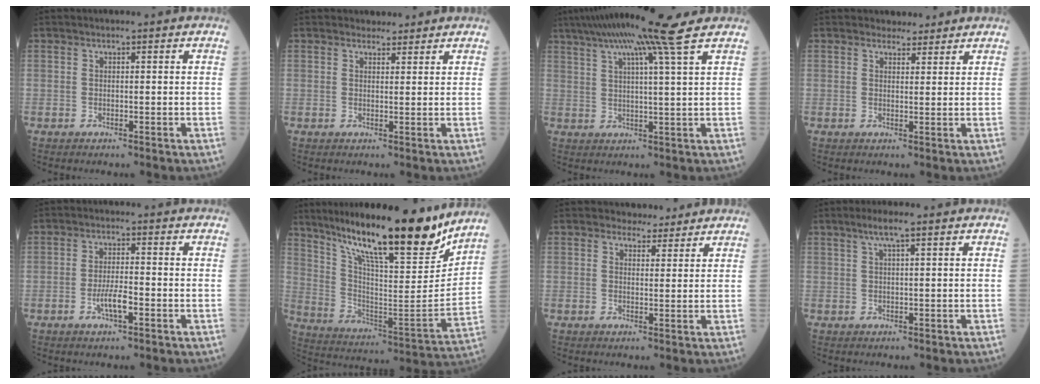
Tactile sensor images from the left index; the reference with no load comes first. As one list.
[{"total": 2.3, "force": [2.1, 1.0, 0.1], "torque": [-0.002, 0.003, 0.030]}, {"total": 12.7, "force": [9.2, -1.6, 8.5], "torque": [-0.143, 0.020, 0.131]}, {"total": 2.8, "force": [2.5, 1.2, 0.2], "torque": [-0.004, 0.003, 0.035]}, {"total": 3.7, "force": [-1.5, 0.7, 3.3], "torque": [-0.068, 0.000, -0.029]}, {"total": 23.4, "force": [19.2, 2.4, 13.2], "torque": [-0.229, -0.040, 0.305]}, {"total": 3.8, "force": [3.4, 1.6, 0.3], "torque": [-0.005, 0.002, 0.043]}, {"total": 3.0, "force": [1.9, 0.0, 2.4], "torque": [-0.053, 0.008, 0.037]}]